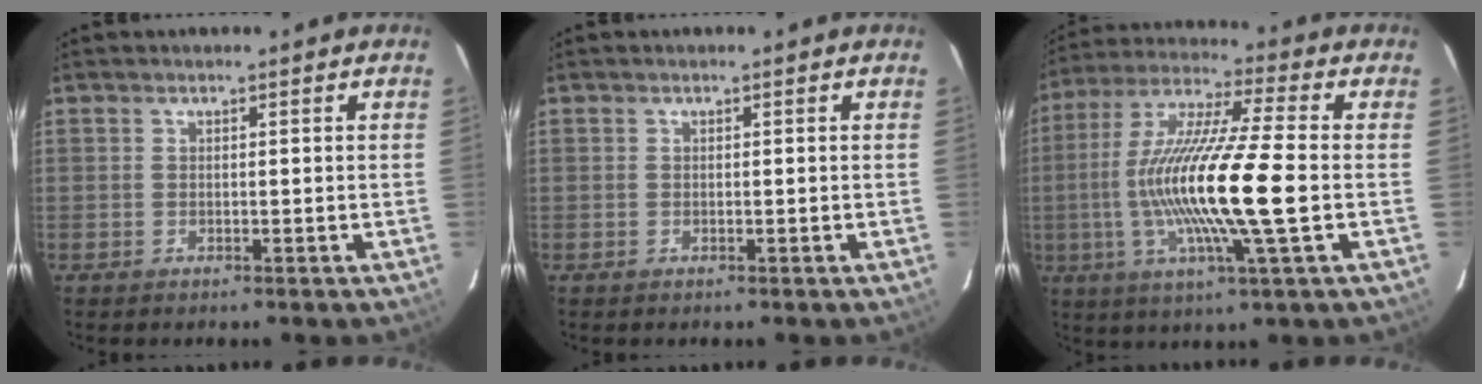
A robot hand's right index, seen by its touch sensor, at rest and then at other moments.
{"total": 0.0}
{"total": 18.6, "force": [-2.4, 0.6, 18.4], "torque": [-0.352, -0.007, -0.051]}